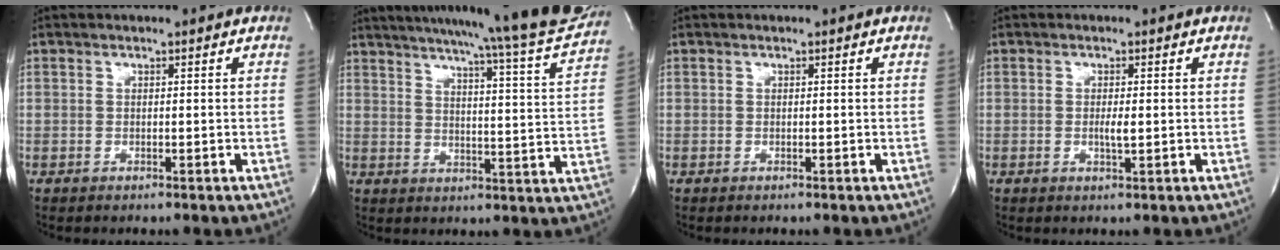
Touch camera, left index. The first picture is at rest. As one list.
[{"total": 25.2, "force": [22.3, -0.5, 11.6], "torque": [-0.180, -0.069, 0.277]}, {"total": 0.0}, {"total": 1.7, "force": [-0.2, 0.2, 1.6], "torque": [-0.033, -0.004, -0.003]}]